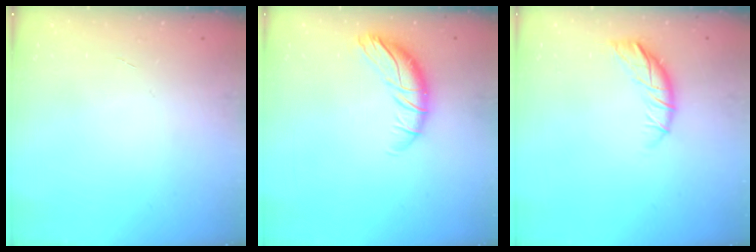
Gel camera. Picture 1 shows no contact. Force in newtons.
{"total": 10.2, "press": 10.2, "slide": 1.0}
{"total": 10.3, "press": 10.1, "slide": 2.0}